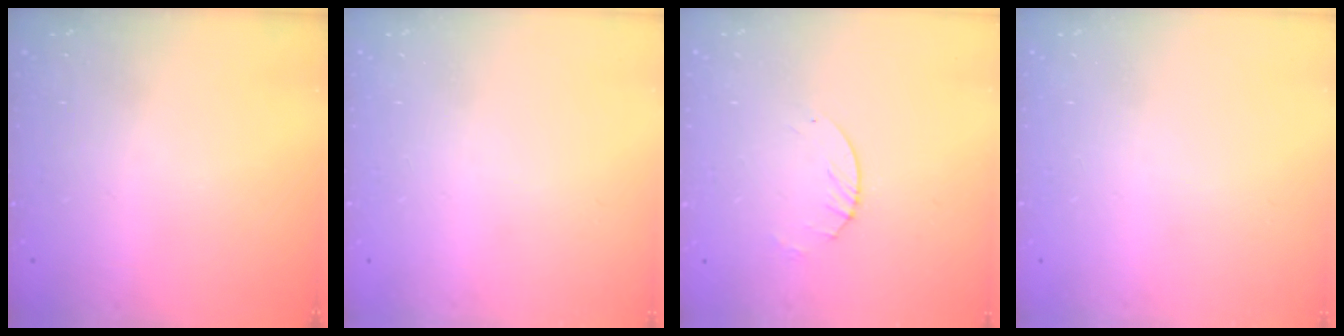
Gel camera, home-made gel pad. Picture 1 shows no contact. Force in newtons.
{"total": 0.0}
{"total": 2.6, "press": 2.5, "slide": 0.4}
{"total": 0.0}